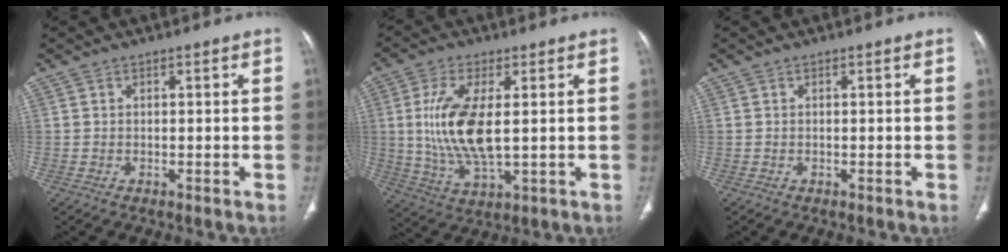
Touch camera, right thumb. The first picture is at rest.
{"total": 12.5, "force": [1.3, 5.0, 11.4], "torque": [-0.241, -0.017, 0.032]}
{"total": 0.0}